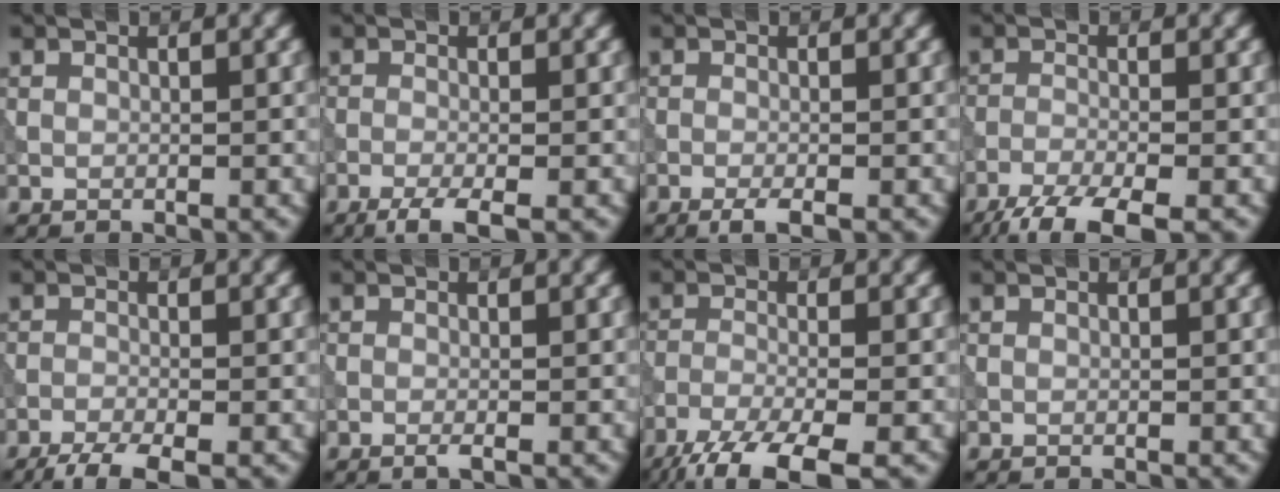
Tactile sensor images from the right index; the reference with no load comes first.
{"total": 3.0, "force": [-1.8, 0.6, 2.3], "torque": [-0.044, -0.004, -0.044]}
{"total": 1.9, "force": [-1.1, 0.3, 1.6], "torque": [-0.028, -0.002, -0.024]}
{"total": 5.8, "force": [-4.4, 1.1, 3.6], "torque": [-0.068, -0.014, -0.091]}
{"total": 3.7, "force": [-2.8, 0.6, 2.3], "torque": [-0.043, -0.007, -0.059]}
{"total": 1.0, "force": [-0.5, 0.1, 0.9], "torque": [-0.016, -0.004, -0.012]}
{"total": 7.4, "force": [-5.3, 1.6, 5.0], "torque": [-0.091, -0.014, -0.109]}
{"total": 0.0}